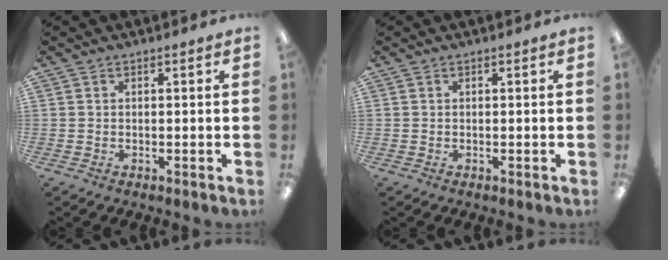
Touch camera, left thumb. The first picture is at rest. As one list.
[{"total": 0.0}]